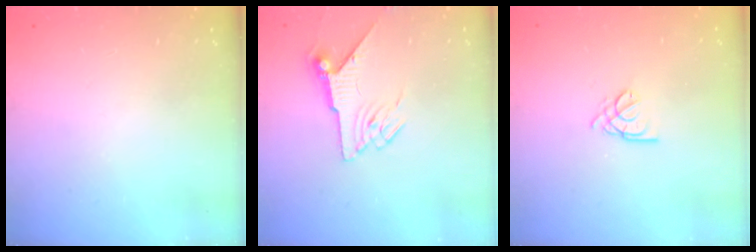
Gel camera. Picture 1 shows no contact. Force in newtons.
{"total": 6.5, "press": 6.4, "slide": 0.9}
{"total": 2.3, "press": 2.3, "slide": 0.5}